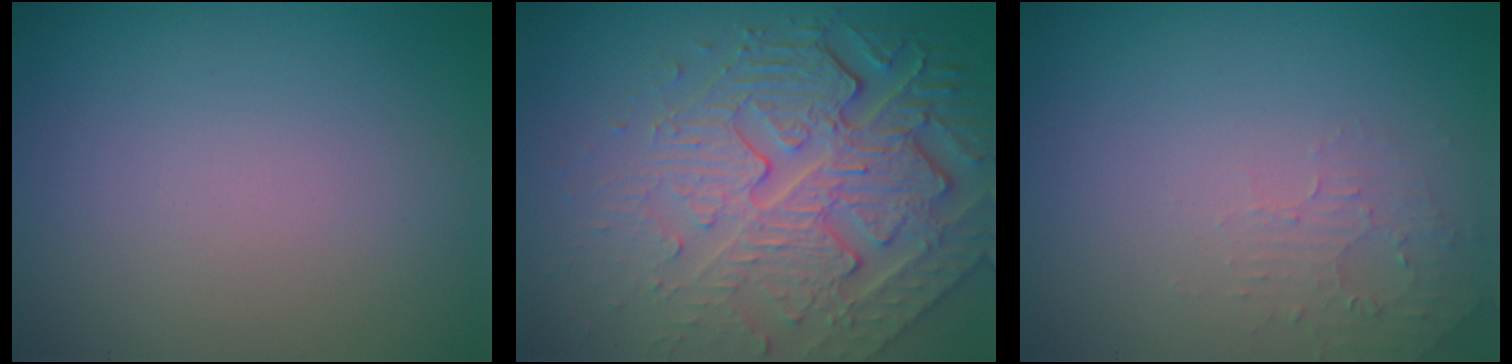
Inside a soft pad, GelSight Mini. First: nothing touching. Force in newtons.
{"total": 8.4, "press": 5.9, "slide": 6.0}
{"total": 1.6, "press": 1.6, "slide": 0.4}